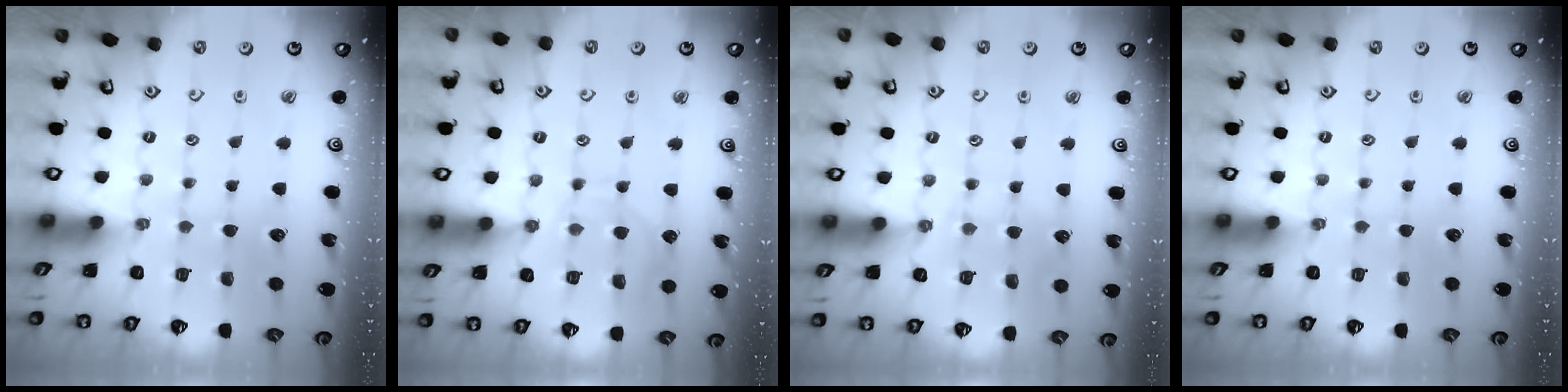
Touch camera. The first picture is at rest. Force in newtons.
{"total": 9.0, "press": 8.9, "slide": 0.9}
{"total": 5.7, "press": 5.6, "slide": 0.8}
{"total": 0.0}